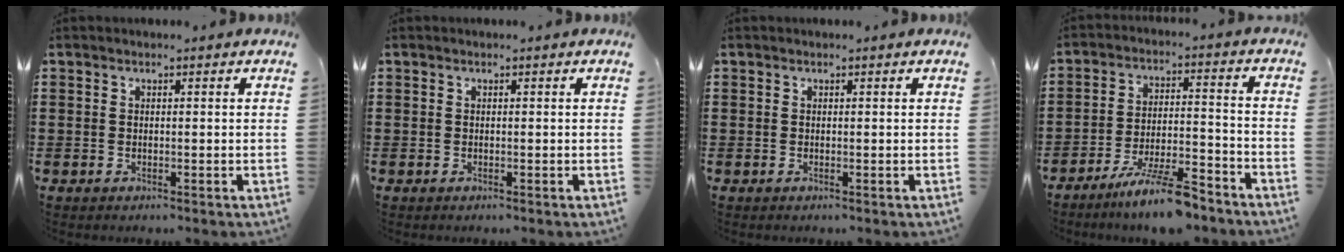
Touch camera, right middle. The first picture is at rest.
{"total": 0.0}
{"total": 0.0}
{"total": 9.3, "force": [-7.4, 1.0, 5.5], "torque": [-0.100, 0.005, -0.136]}